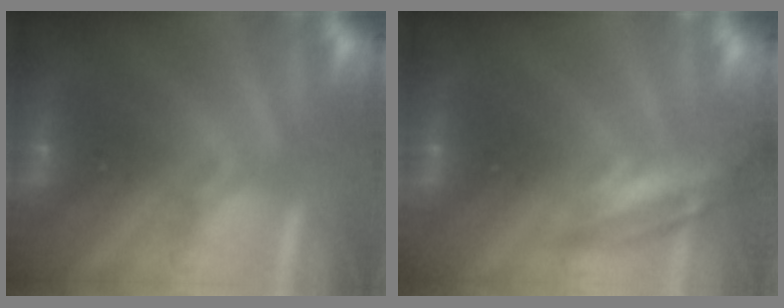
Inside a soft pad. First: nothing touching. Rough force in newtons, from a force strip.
{"total": 2.3}